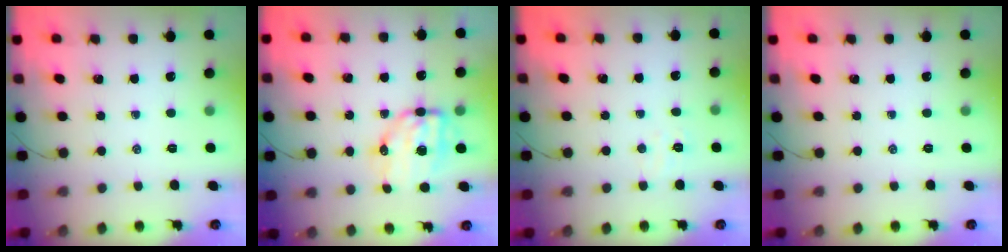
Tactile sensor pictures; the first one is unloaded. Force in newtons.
{"total": 7.9, "press": 7.7, "slide": 1.7}
{"total": 3.0, "press": 2.9, "slide": 0.7}
{"total": 0.0}